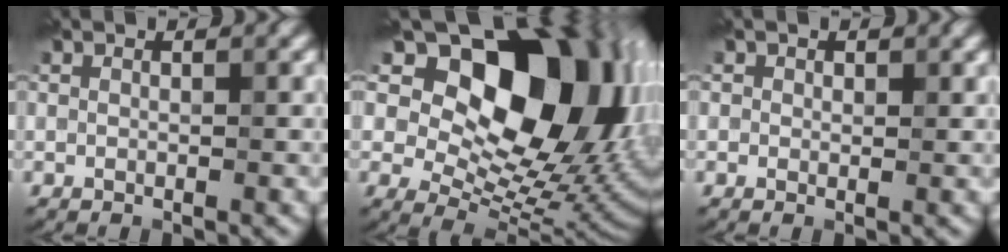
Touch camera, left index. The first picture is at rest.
{"total": 18.0, "force": [7.0, 11.2, 12.3], "torque": [-0.151, 0.021, 0.121]}
{"total": 0.8, "force": [0.5, 0.6, 0.0], "torque": [0.002, -0.005, -0.001]}